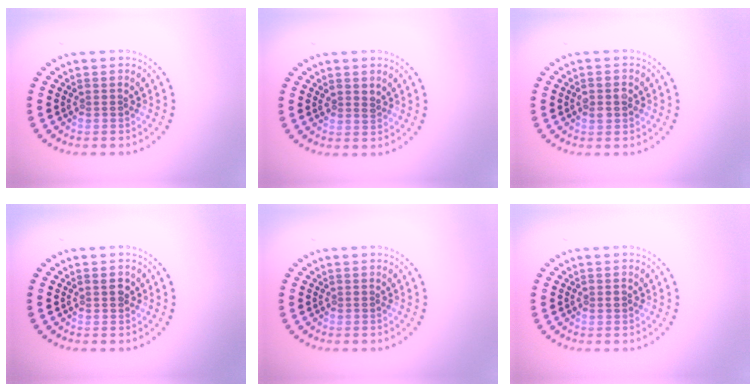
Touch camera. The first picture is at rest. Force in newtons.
{"total": 1.1, "press": 1.0, "slide": 0.4}
{"total": 2.0, "press": 2.0, "slide": 0.1}
{"total": 1.2, "press": 1.1, "slide": 0.4}
{"total": 0.0}
{"total": 0.8, "press": 0.8, "slide": 0.2}